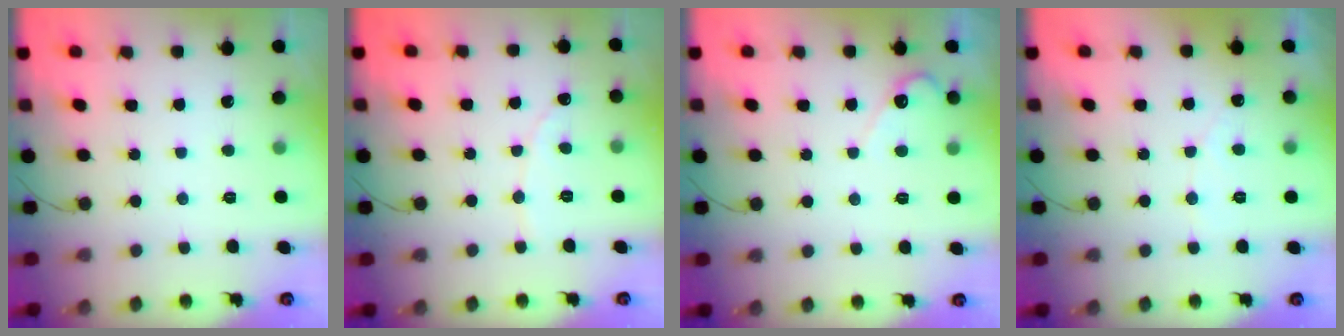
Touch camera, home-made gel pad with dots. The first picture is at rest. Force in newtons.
{"total": 1.7, "press": 1.7, "slide": 0.1}
{"total": 3.0, "press": 3.0, "slide": 0.2}
{"total": 3.0, "press": 3.0, "slide": 0.1}